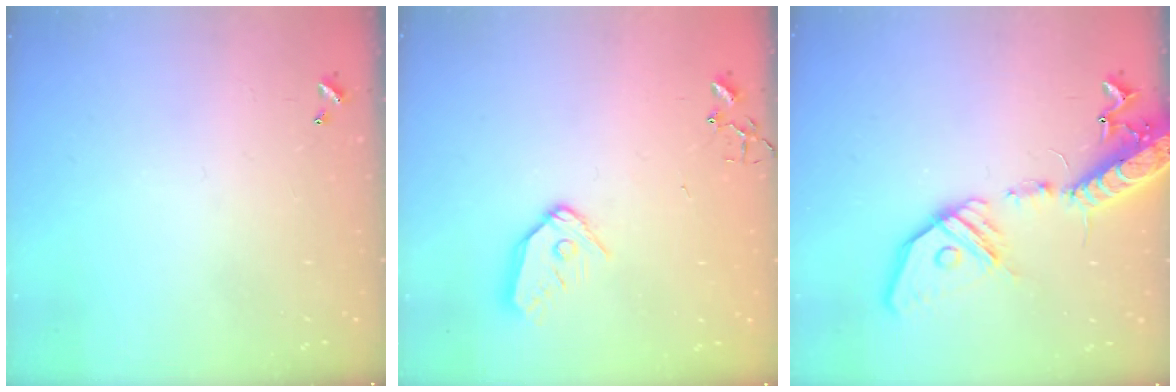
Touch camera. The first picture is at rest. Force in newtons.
{"total": 10.7, "press": 10.6, "slide": 1.1}
{"total": 19.7, "press": 19.4, "slide": 3.9}